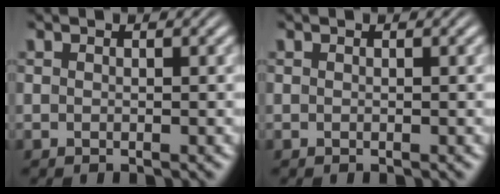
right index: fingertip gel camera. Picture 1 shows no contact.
{"total": 0.0}